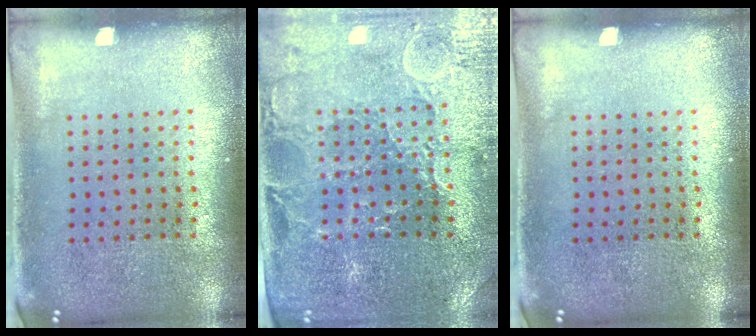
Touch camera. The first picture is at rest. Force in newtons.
{"total": 1.6, "press": 1.5, "slide": 0.5}
{"total": 0.0}